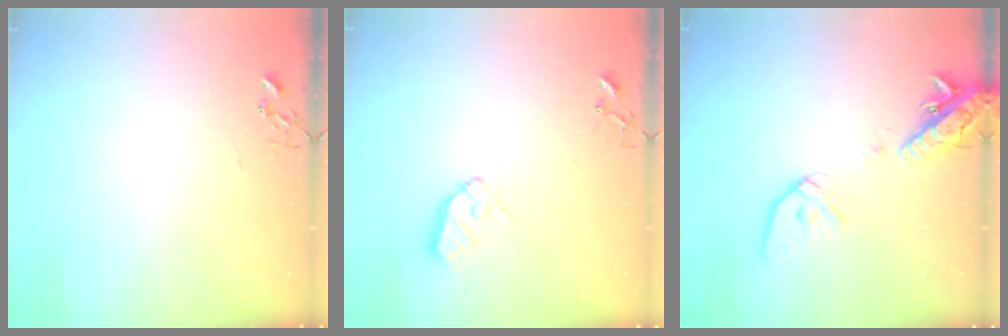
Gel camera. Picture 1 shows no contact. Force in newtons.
{"total": 9.2, "press": 9.2, "slide": 0.8}
{"total": 15.6, "press": 15.3, "slide": 3.2}